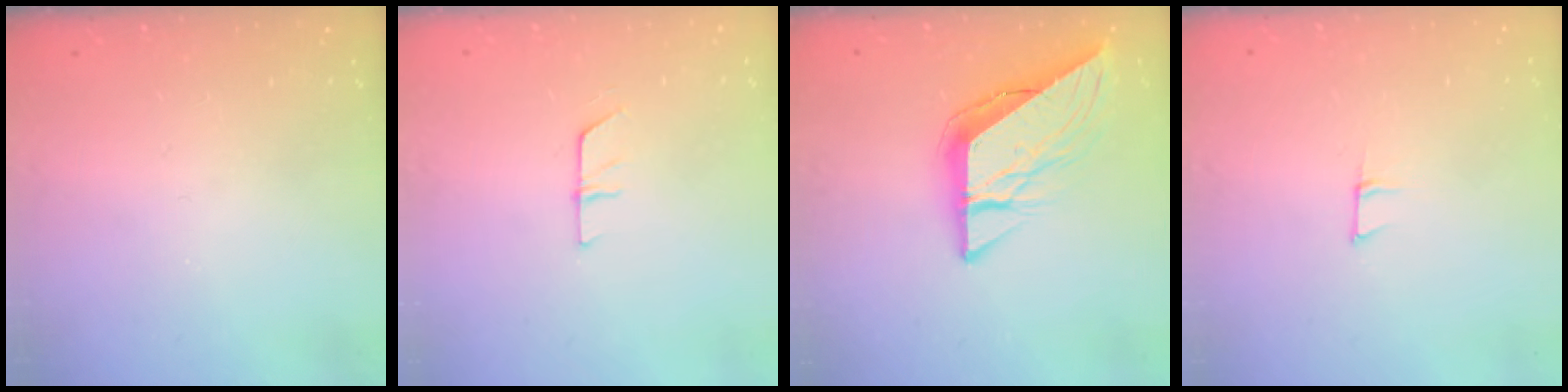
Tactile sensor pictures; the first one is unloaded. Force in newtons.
{"total": 5.4, "press": 5.4, "slide": 0.4}
{"total": 12.1, "press": 12.0, "slide": 1.3}
{"total": 5.5, "press": 5.4, "slide": 0.8}